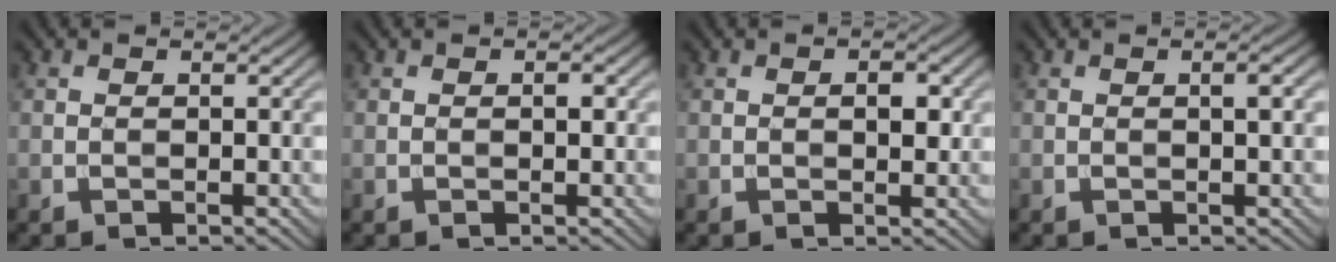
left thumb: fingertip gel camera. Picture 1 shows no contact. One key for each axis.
{"total": 0.9, "fx": 0.1, "fy": 0.4, "fz": 0.8, "tx": -0.009, "ty": -0.001, "tz": 0.001}
{"total": 2.1, "fx": 0.3, "fy": 1.1, "fz": 1.8, "tx": -0.024, "ty": 0.000, "tz": 0.004}
{"total": 1.4, "fx": 0.2, "fy": 0.1, "fz": 1.4, "tx": -0.024, "ty": 0.004, "tz": 0.003}